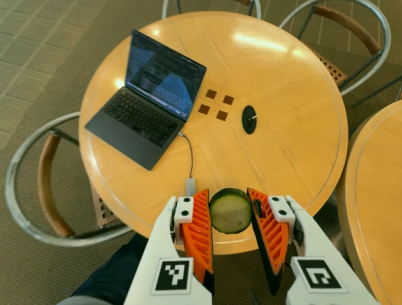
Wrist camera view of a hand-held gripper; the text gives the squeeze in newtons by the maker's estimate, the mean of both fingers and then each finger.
{"total": 10.2, "left": 10.4, "right": 9.9}